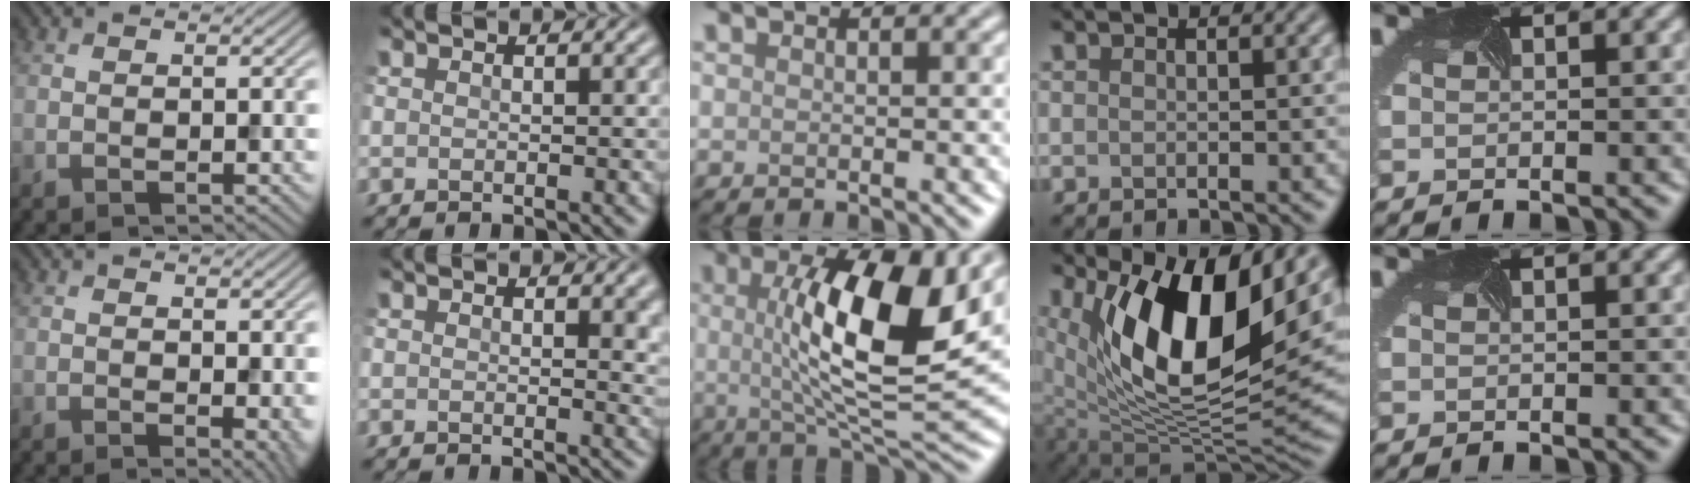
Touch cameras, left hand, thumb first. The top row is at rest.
{"thumb": {"total": 2.4, "force": [-0.1, 0.8, 2.3], "torque": [-0.026, -0.006, 0.000]}, "index": {"total": 2.4, "force": [0.8, 0.8, 2.2], "torque": [-0.016, -0.001, 0.011]}, "middle": {"total": 11.7, "force": [1.8, 3.6, 11.0], "torque": [-0.172, -0.002, 0.032]}, "ring": {"total": 13.6, "force": [5.3, 5.7, 11.1], "torque": [-0.193, -0.013, 0.097]}}